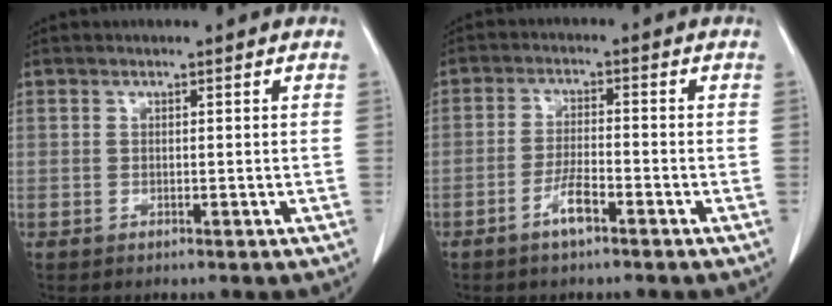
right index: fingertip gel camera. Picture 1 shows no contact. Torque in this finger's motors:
{"motor_torque": [0.29, -0.14, 0.10, 0.02]}